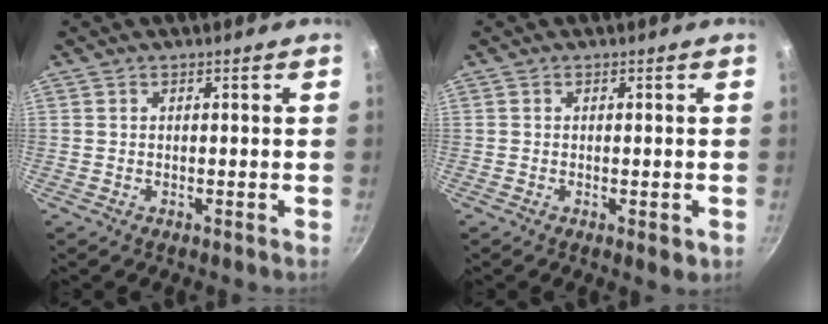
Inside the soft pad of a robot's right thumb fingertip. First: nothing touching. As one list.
[{"total": 2.4, "force": [-0.7, 0.9, 2.1], "torque": [-0.032, -0.006, -0.009]}]